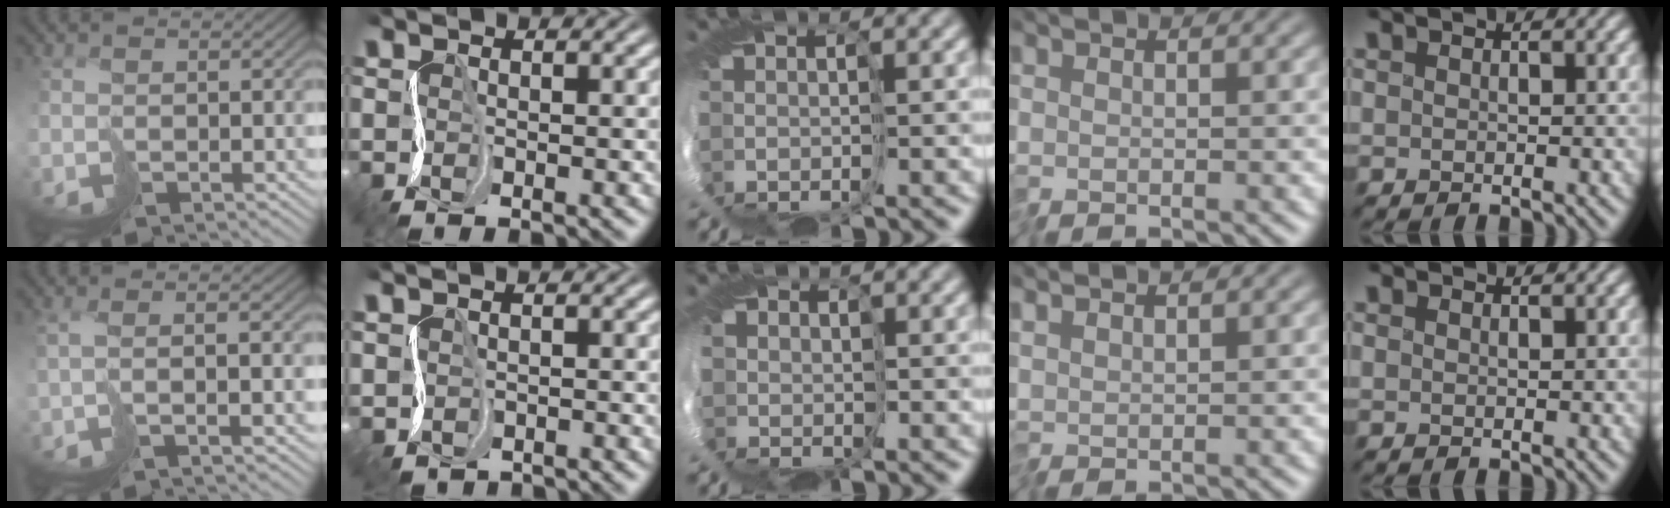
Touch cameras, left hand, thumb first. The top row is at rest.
{"thumb": {"total": 2.6, "force": [-0.3, -0.4, 2.6], "torque": [-0.053, 0.001, -0.004]}, "index": {"total": 0.6, "force": [0.3, 0.4, -0.5], "torque": [0.008, -0.001, 0.010]}, "middle": {"total": 1.7, "force": [1.3, 1.0, -0.4], "torque": [-0.006, 0.008, 0.009]}, "ring": {"total": 1.1, "force": [1.1, -0.2, 0.2], "torque": [-0.007, 0.006, 0.023]}}